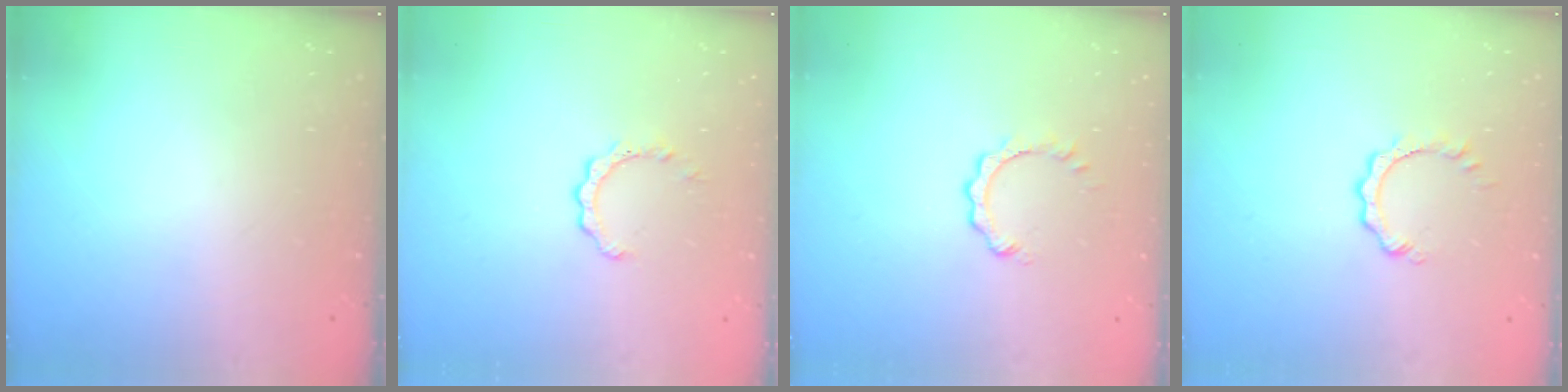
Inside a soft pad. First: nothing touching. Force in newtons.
{"total": 2.4, "press": 2.4, "slide": 0.3}
{"total": 1.7, "press": 1.7, "slide": 0.3}
{"total": 2.9, "press": 2.8, "slide": 0.3}